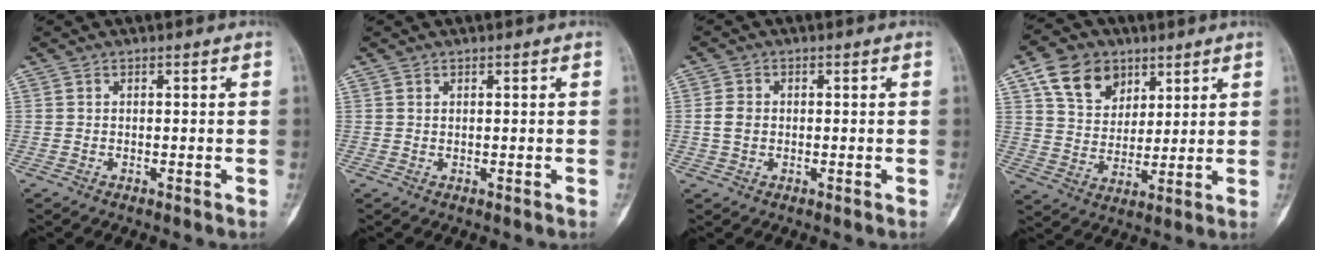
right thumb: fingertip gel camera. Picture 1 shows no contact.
{"total": 0.0}
{"total": 2.9, "force": [0.0, 2.3, 1.8], "torque": [-0.028, 0.005, -0.001]}
{"total": 11.7, "force": [6.0, 8.5, 5.4], "torque": [-0.069, -0.020, 0.112]}